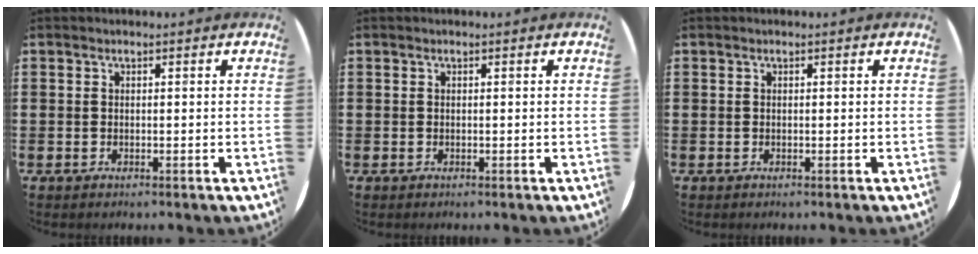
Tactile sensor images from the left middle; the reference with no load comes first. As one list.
[{"total": 0.0}, {"total": 0.0}]